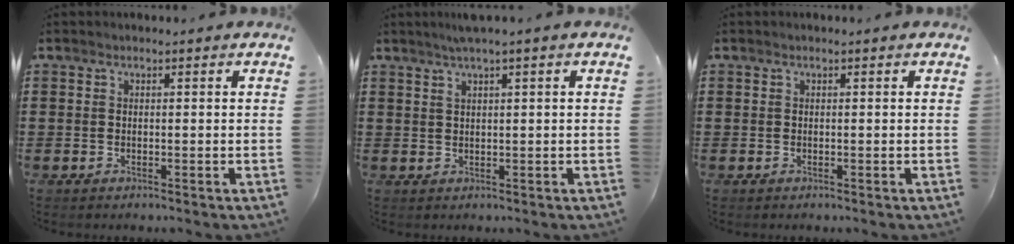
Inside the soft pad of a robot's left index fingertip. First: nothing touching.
{"total": 1.8, "force": [1.0, -0.2, 1.5], "torque": [-0.028, 0.000, 0.018]}
{"total": 0.0}